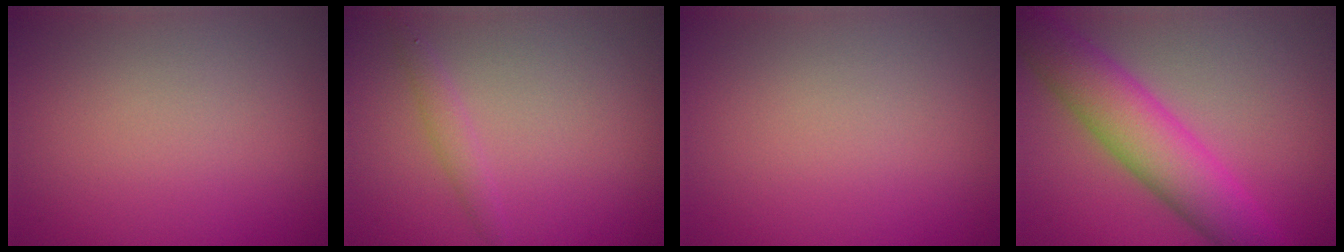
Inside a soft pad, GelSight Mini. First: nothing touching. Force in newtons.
{"total": 1.3, "press": 1.3, "slide": 0.1}
{"total": 0.0}
{"total": 6.8, "press": 6.8, "slide": 0.1}